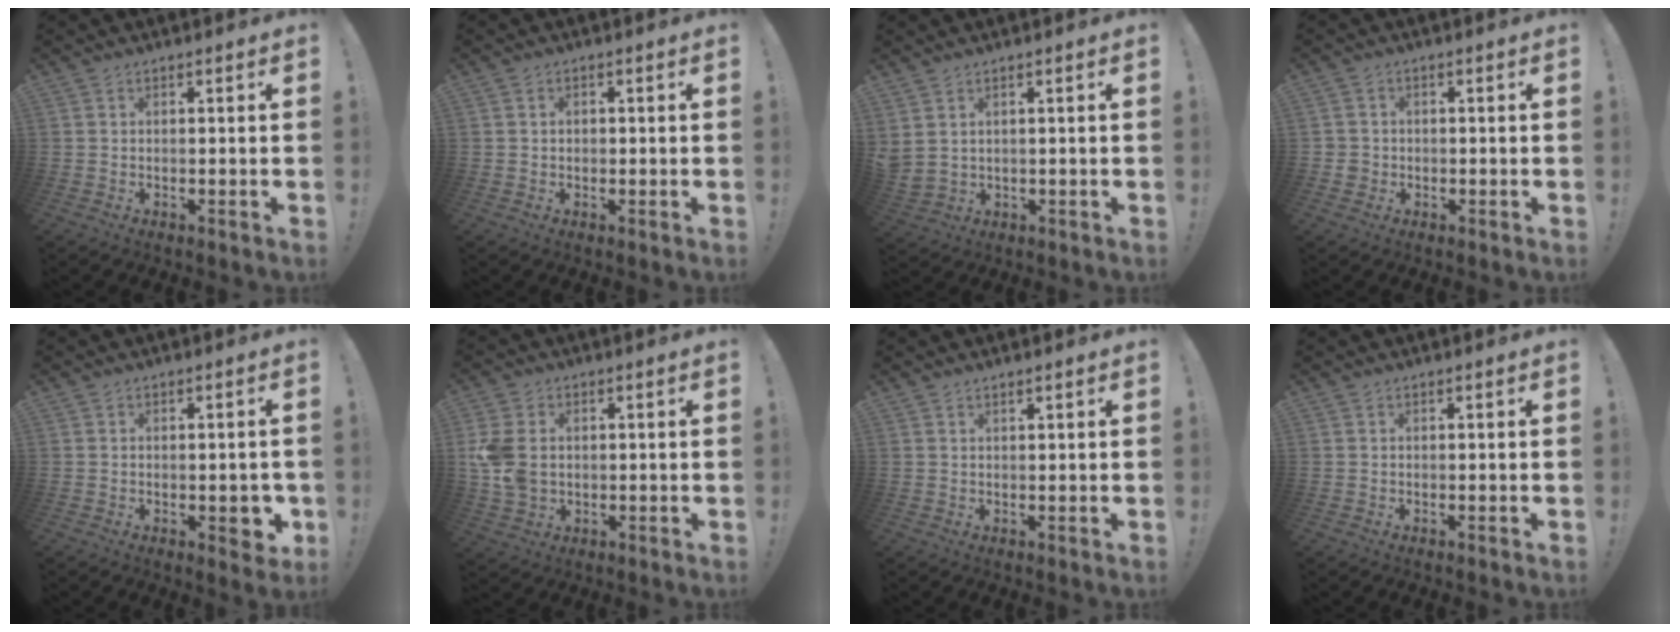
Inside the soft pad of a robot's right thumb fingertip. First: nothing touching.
{"total": 1.2, "force": [0.0, 1.1, 0.3], "torque": [0.001, 0.000, -0.001]}
{"total": 3.2, "force": [1.9, 1.2, 2.3], "torque": [-0.047, -0.006, 0.040]}
{"total": 3.0, "force": [-0.2, 2.9, 0.9], "torque": [-0.011, 0.004, -0.001]}
{"total": 5.3, "force": [-1.4, 2.9, 4.2], "torque": [-0.036, 0.005, -0.019]}
{"total": 9.9, "force": [1.2, 7.4, 6.4], "torque": [-0.133, -0.001, 0.025]}
{"total": 1.0, "force": [0.9, -0.1, 0.6], "torque": [-0.004, -0.004, 0.014]}
{"total": 0.0}